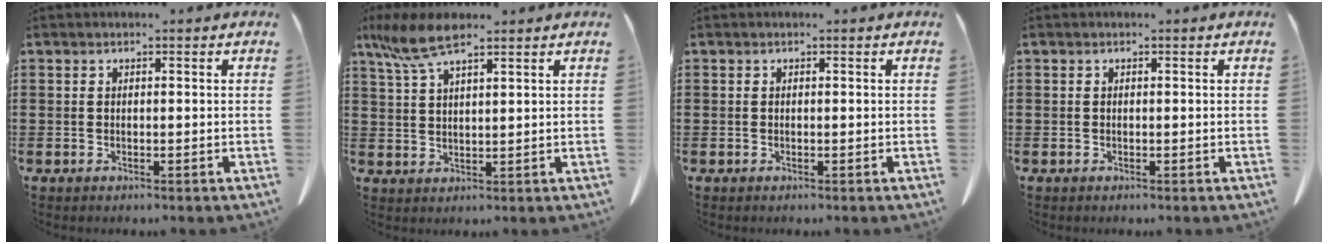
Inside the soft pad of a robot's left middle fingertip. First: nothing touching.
{"total": 6.8, "force": [4.8, 1.6, 4.7], "torque": [-0.117, -0.008, 0.083]}
{"total": 0.0}
{"total": 0.0}